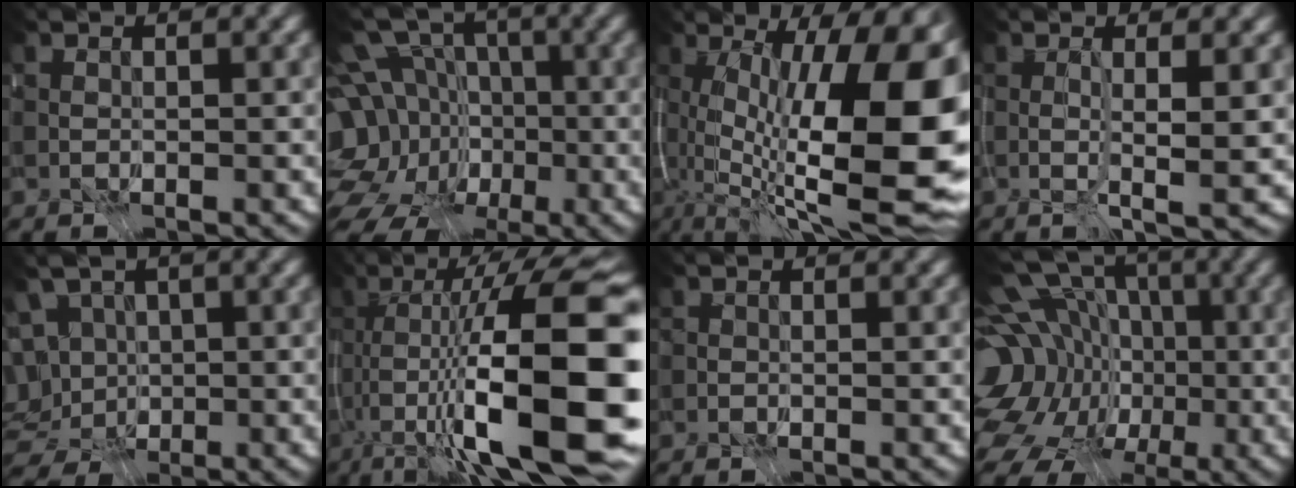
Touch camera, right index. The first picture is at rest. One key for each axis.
{"total": 14.4, "fx": -4.5, "fy": 11.9, "fz": 6.8, "tx": -0.154, "ty": -0.026, "tz": -0.080}
{"total": 17.0, "fx": -1.7, "fy": 3.4, "fz": 16.5, "tx": -0.200, "ty": -0.012, "tz": -0.028}
{"total": 2.5, "fx": 0.1, "fy": -1.6, "fz": 1.9, "tx": -0.011, "ty": -0.023, "tz": 0.012}
{"total": 8.8, "fx": -1.9, "fy": 6.6, "fz": 5.5, "tx": -0.094, "ty": -0.002, "tz": -0.045}
{"total": 14.3, "fx": -4.5, "fy": 0.5, "fz": 13.6, "tx": -0.178, "ty": 0.015, "tz": -0.072}
{"total": 0.7, "fx": -0.2, "fy": -0.5, "fz": -0.4, "tx": 0.008, "ty": -0.003, "tz": -0.005}
{"total": 14.1, "fx": -3.1, "fy": 11.1, "fz": 8.1, "tx": -0.142, "ty": 0.001, "tz": -0.056}